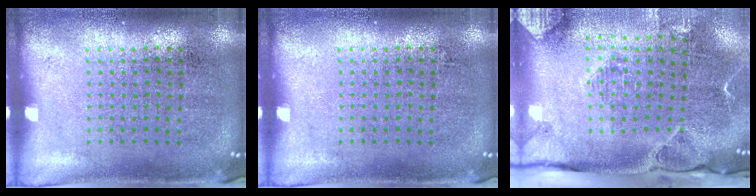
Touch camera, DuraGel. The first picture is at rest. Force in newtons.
{"total": 0.0}
{"total": 3.0, "press": 2.3, "slide": 1.9}